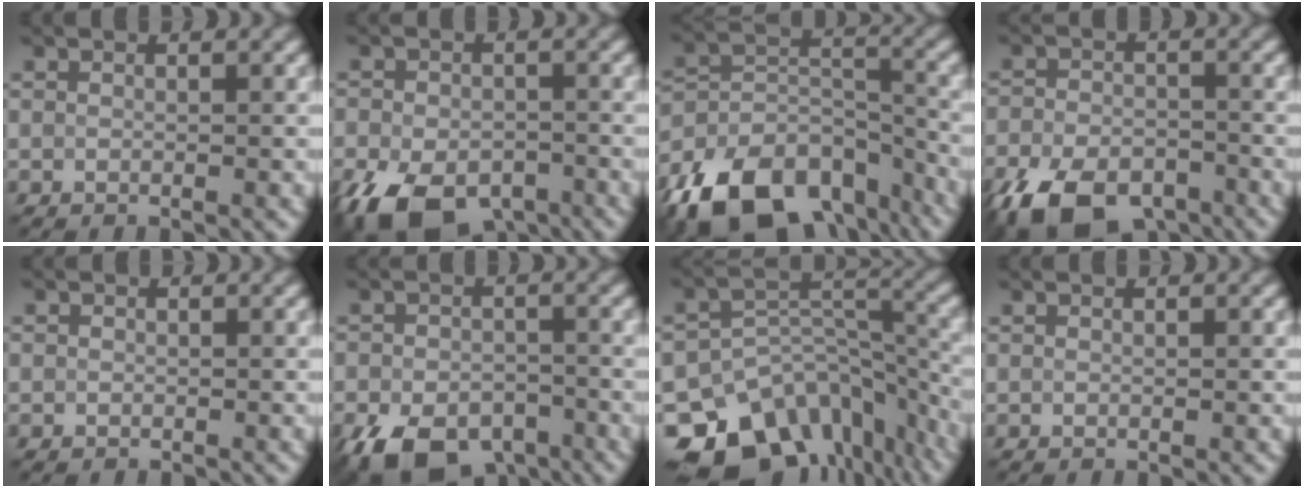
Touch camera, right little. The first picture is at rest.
{"total": 10.1, "force": [-6.4, 5.4, 5.6], "torque": [-0.113, -0.037, -0.088]}
{"total": 13.1, "force": [-9.4, 6.8, 6.0], "torque": [-0.118, 0.015, -0.160]}
{"total": 9.1, "force": [-6.4, 4.4, 4.7], "torque": [-0.098, -0.020, -0.100]}
{"total": 1.0, "force": [-0.5, 0.3, -0.8], "torque": [0.022, 0.001, -0.002]}
{"total": 8.2, "force": [-5.5, 4.3, 4.3], "torque": [-0.082, -0.017, -0.078]}
{"total": 12.9, "force": [-9.5, 7.1, 5.2], "torque": [-0.100, 0.009, -0.133]}
{"total": 0.0}